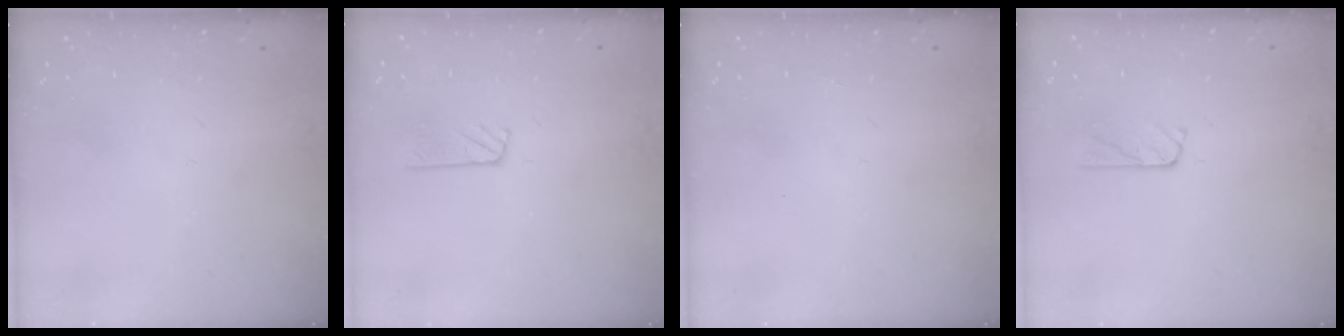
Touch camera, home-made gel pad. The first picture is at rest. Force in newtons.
{"total": 2.8, "press": 2.8, "slide": 0.2}
{"total": 0.0}
{"total": 4.3, "press": 4.3, "slide": 0.4}